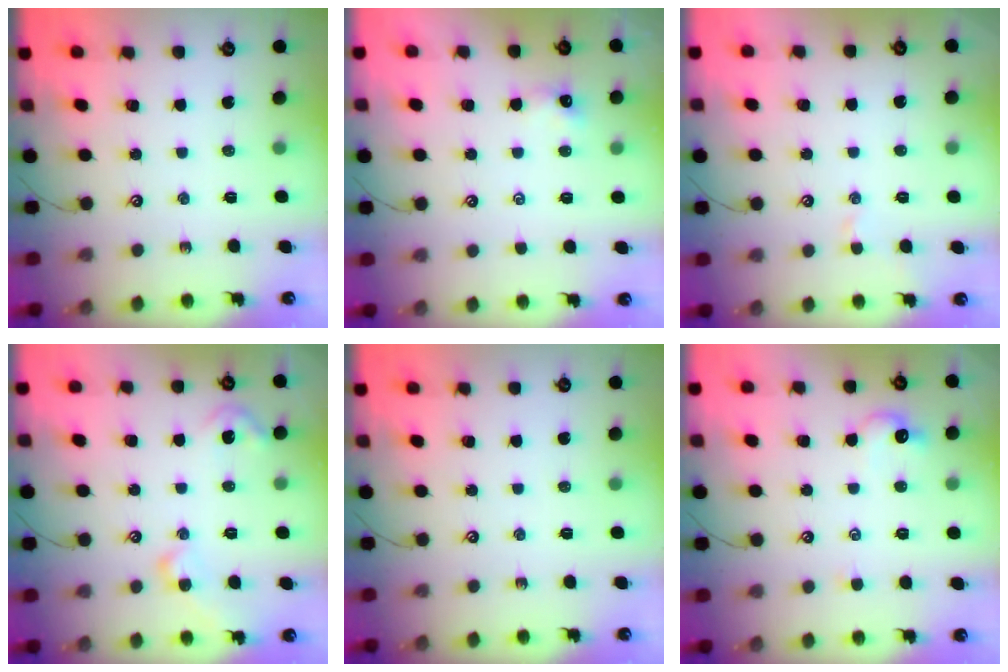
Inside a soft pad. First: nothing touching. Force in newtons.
{"total": 0.0}
{"total": 0.8, "press": 0.7, "slide": 0.5}
{"total": 6.2, "press": 6.2, "slide": 1.0}
{"total": 0.0}
{"total": 1.9, "press": 1.8, "slide": 0.6}